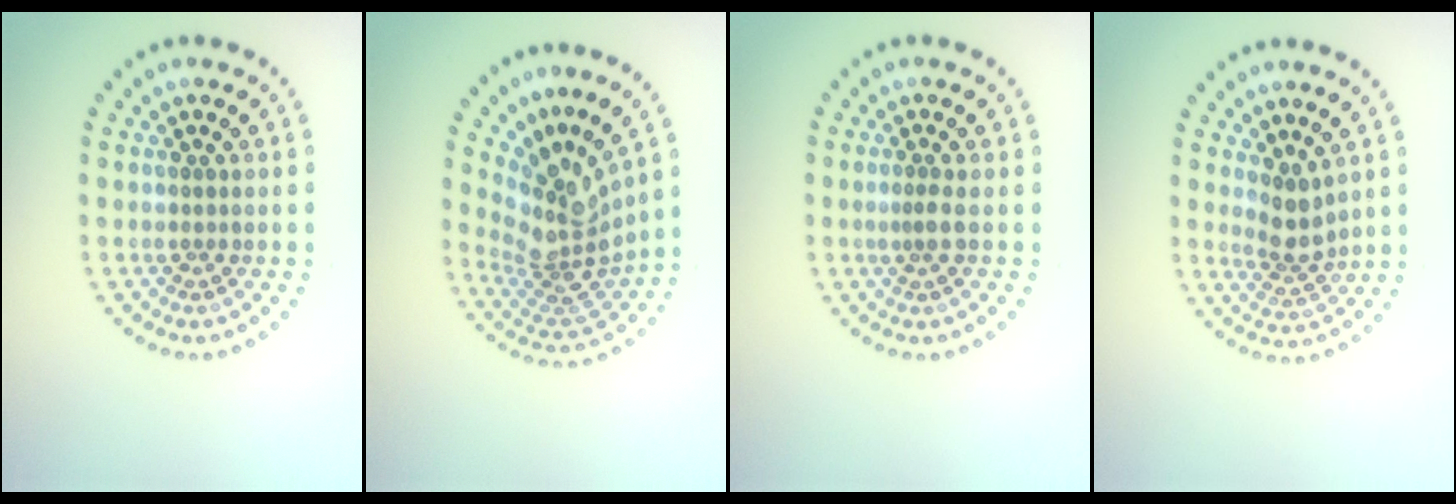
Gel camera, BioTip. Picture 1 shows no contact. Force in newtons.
{"total": 4.5, "press": 3.0, "slide": 3.3}
{"total": 0.9, "press": 0.5, "slide": 0.8}
{"total": 2.6, "press": 2.0, "slide": 1.7}